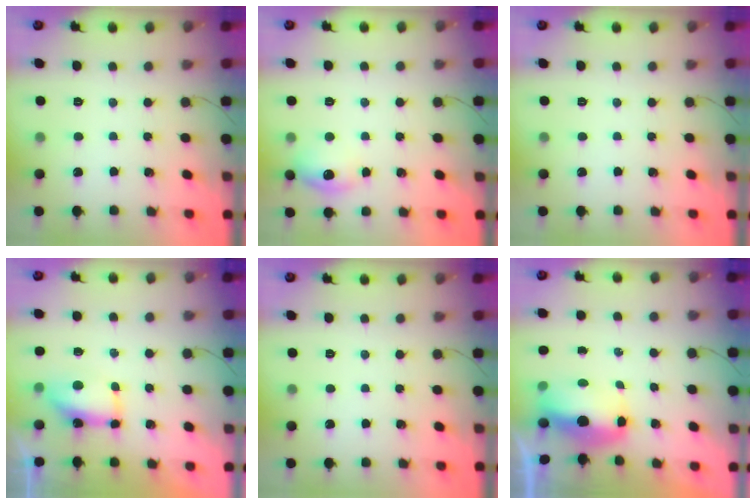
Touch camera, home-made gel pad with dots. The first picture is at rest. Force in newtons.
{"total": 9.9, "press": 9.9, "slide": 0.4}
{"total": 0.0}
{"total": 7.1, "press": 7.1, "slide": 0.5}
{"total": 0.0}
{"total": 9.4, "press": 9.2, "slide": 2.0}